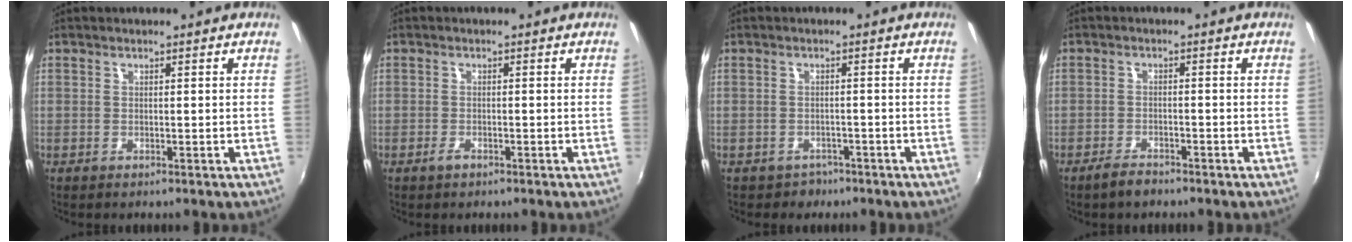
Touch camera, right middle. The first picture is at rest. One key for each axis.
{"total": 1.4, "fx": -1.0, "fy": 0.6, "fz": 0.7, "tx": -0.015, "ty": -0.001, "tz": -0.020}
{"total": 3.1, "fx": -2.1, "fy": 2.3, "fz": 0.3, "tx": -0.013, "ty": 0.000, "tz": -0.030}
{"total": 3.1, "fx": -2.6, "fy": 1.1, "fz": 1.3, "tx": -0.039, "ty": 0.000, "tz": -0.049}